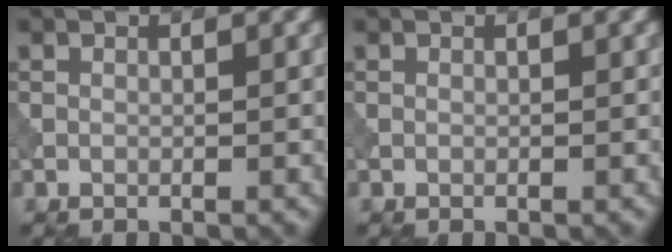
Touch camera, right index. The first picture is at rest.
{"total": 0.0}